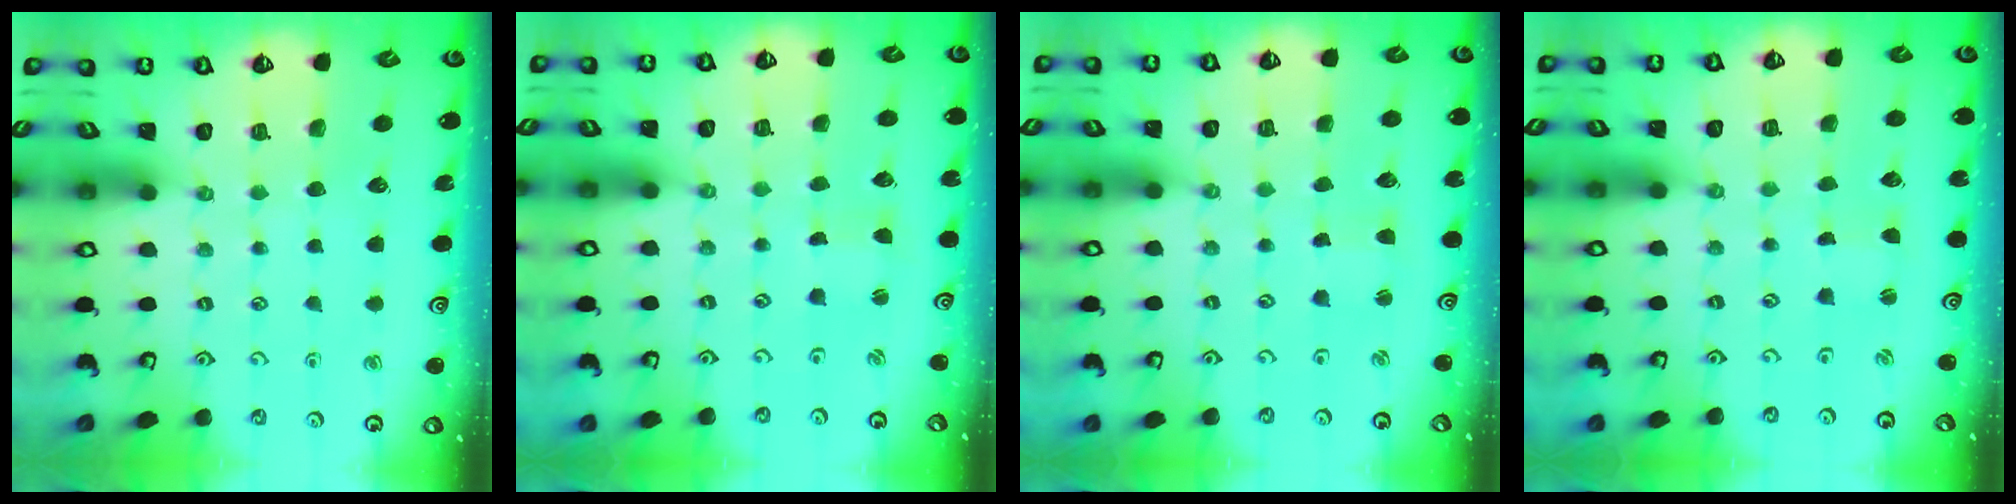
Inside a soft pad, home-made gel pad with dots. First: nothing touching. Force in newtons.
{"total": 0.9, "press": 0.9, "slide": 0.1}
{"total": 1.9, "press": 1.9, "slide": 0.3}
{"total": 0.0}